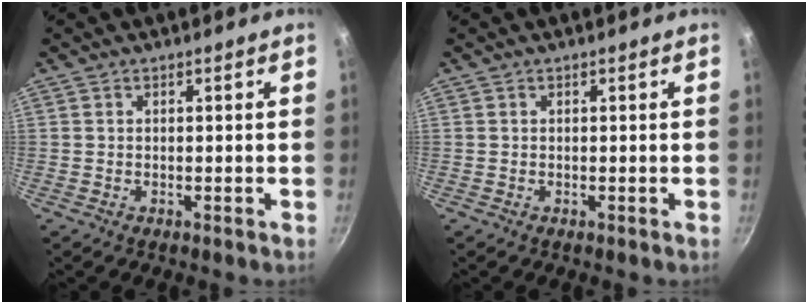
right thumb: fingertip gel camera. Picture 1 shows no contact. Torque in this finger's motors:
{"motor_torque": [0.00, 0.00, -0.11, 0.10, 0.00]}